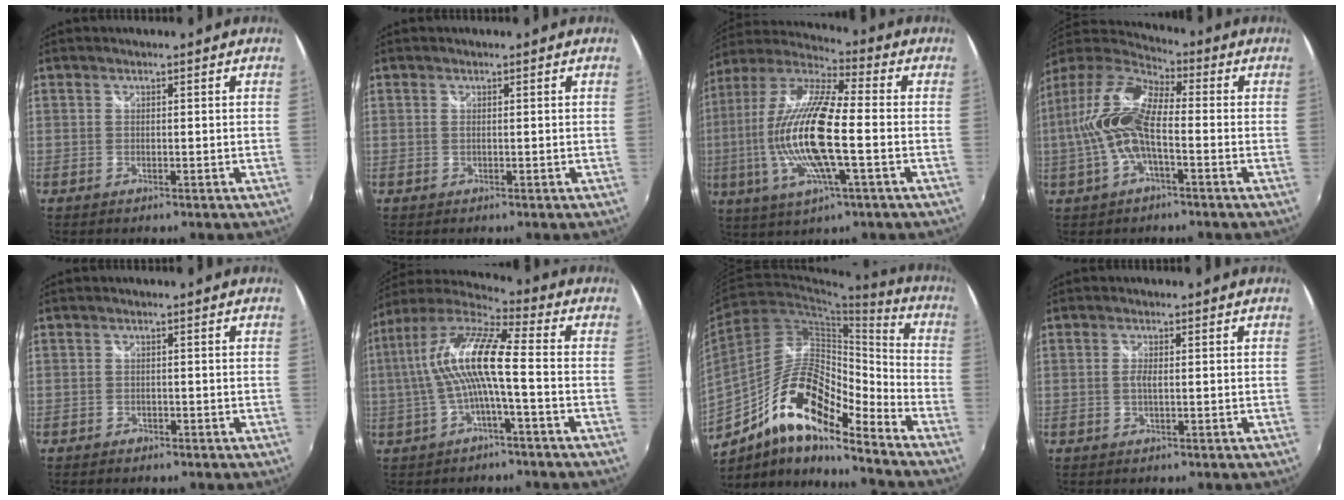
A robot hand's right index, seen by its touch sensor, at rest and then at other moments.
{"total": 0.0}
{"total": 19.4, "force": [-2.3, 4.2, 18.8], "torque": [-0.354, -0.011, -0.052]}
{"total": 14.1, "force": [-1.5, 5.1, 13.1], "torque": [-0.261, 0.008, -0.032]}
{"total": 1.4, "force": [-1.0, 0.9, 0.2], "torque": [-0.008, -0.001, -0.017]}
{"total": 13.3, "force": [-1.0, 1.7, 13.2], "torque": [-0.251, 0.014, -0.020]}
{"total": 18.3, "force": [-11.2, 5.7, 13.2], "torque": [-0.237, 0.004, -0.212]}
{"total": 1.3, "force": [-0.2, 0.3, 1.3], "torque": [-0.026, -0.002, -0.003]}